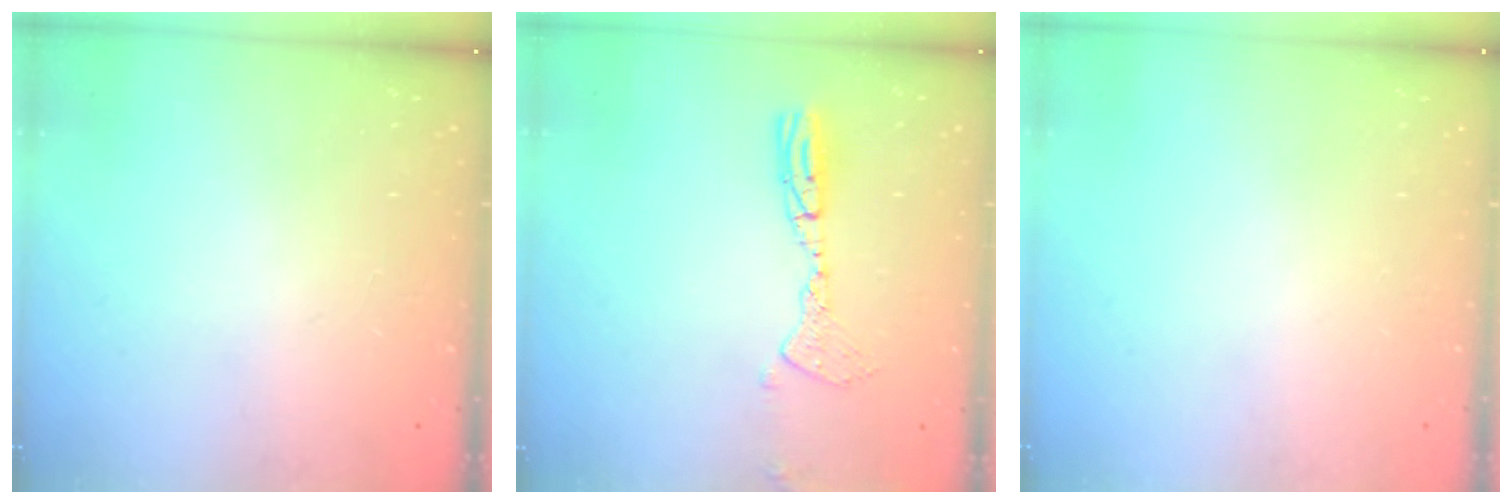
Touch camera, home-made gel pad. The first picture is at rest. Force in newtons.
{"total": 10.0, "press": 9.7, "slide": 2.6}
{"total": 0.0}